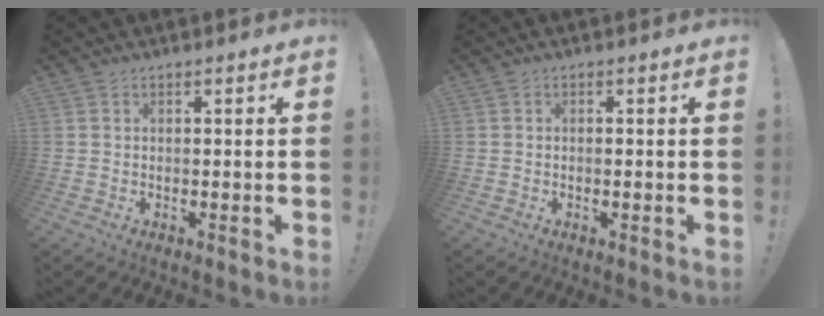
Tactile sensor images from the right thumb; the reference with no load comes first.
{"total": 0.5, "force": [-0.4, 0.0, 0.3], "torque": [-0.011, 0.003, -0.006]}